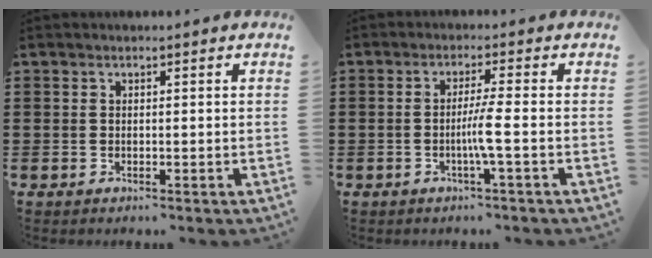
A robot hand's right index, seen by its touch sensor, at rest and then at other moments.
{"total": 3.8, "force": [-1.0, -0.7, 3.6], "torque": [-0.071, -0.013, -0.025]}